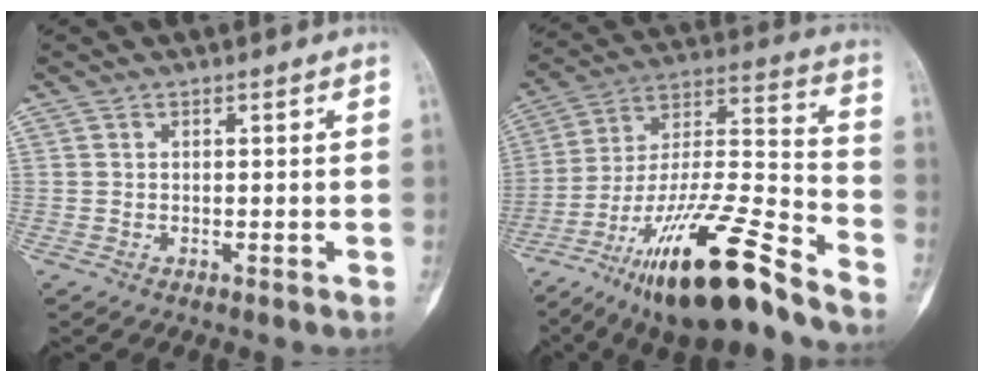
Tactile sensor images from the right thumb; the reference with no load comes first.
{"total": 24.1, "force": [-16.3, 4.7, 17.1], "torque": [-0.311, 0.072, -0.283]}